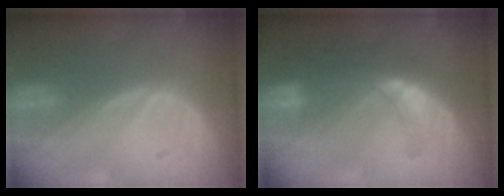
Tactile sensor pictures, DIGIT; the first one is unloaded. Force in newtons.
{"total": 6.0, "press": 5.4, "slide": 2.6}